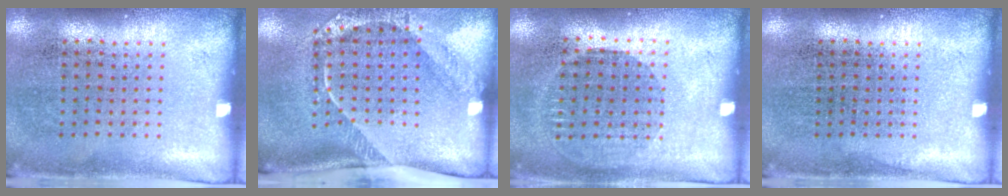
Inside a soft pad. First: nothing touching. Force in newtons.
{"total": 2.7, "press": 1.7, "slide": 2.0}
{"total": 0.9, "press": 0.8, "slide": 0.4}
{"total": 0.0}